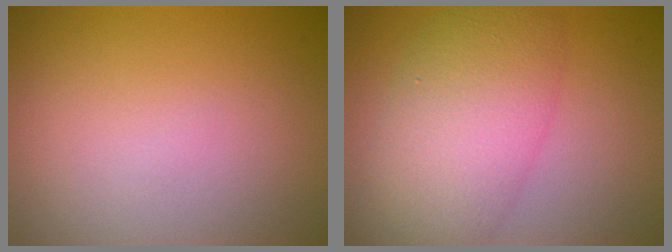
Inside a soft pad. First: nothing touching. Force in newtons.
{"total": 7.6, "press": 7.6, "slide": 0.3}